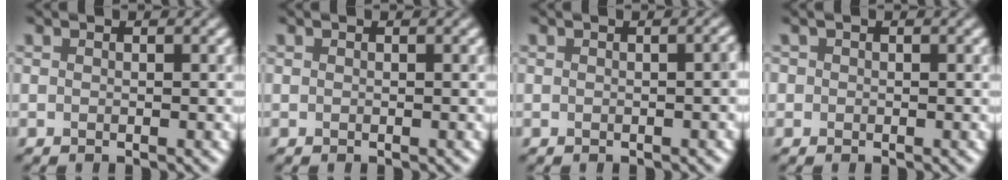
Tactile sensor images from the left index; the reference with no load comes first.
{"total": 0.0}
{"total": 0.7, "force": [-0.2, 0.2, 0.6], "torque": [-0.009, 0.000, 0.001]}
{"total": 0.7, "force": [0.1, 0.6, 0.1], "torque": [0.003, 0.001, -0.002]}